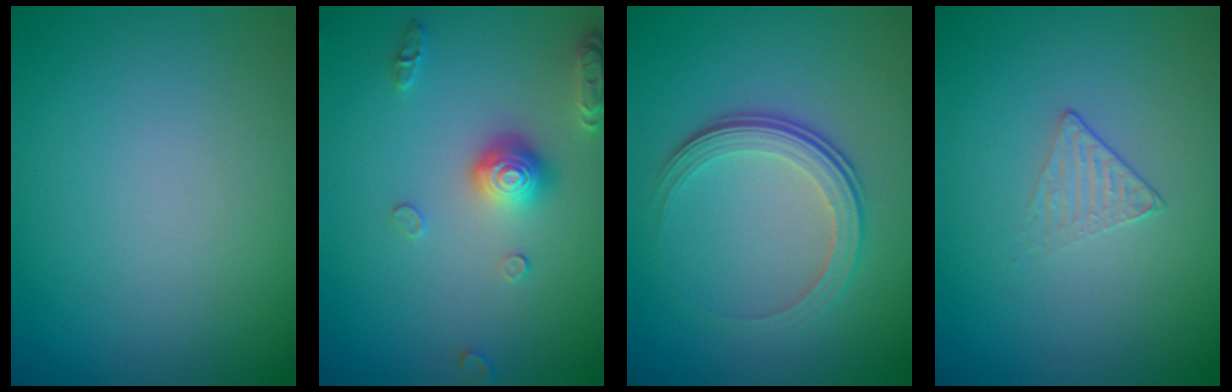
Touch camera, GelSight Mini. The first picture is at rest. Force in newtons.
{"total": 3.0, "press": 2.9, "slide": 0.7}
{"total": 3.6, "press": 2.5, "slide": 2.5}
{"total": 1.1, "press": 0.5, "slide": 1.0}